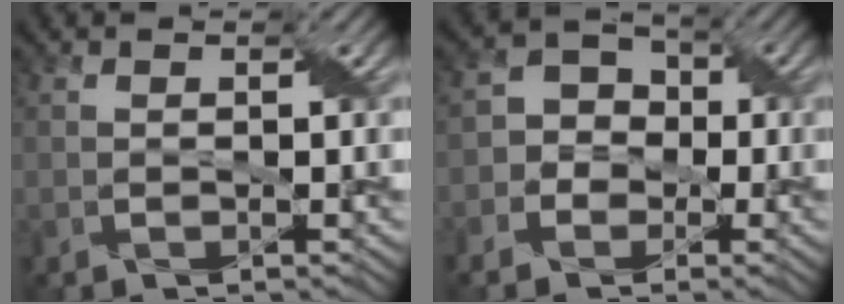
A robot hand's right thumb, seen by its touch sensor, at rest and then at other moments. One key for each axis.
{"total": 4.4, "fx": -1.5, "fy": 3.9, "fz": 1.3, "tx": -0.017, "ty": 0.008, "tz": -0.045}